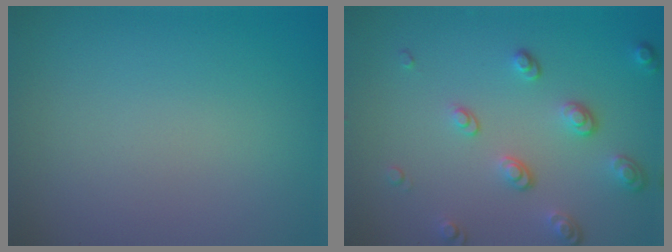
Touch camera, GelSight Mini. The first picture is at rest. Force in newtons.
{"total": 3.4, "press": 2.7, "slide": 2.2}